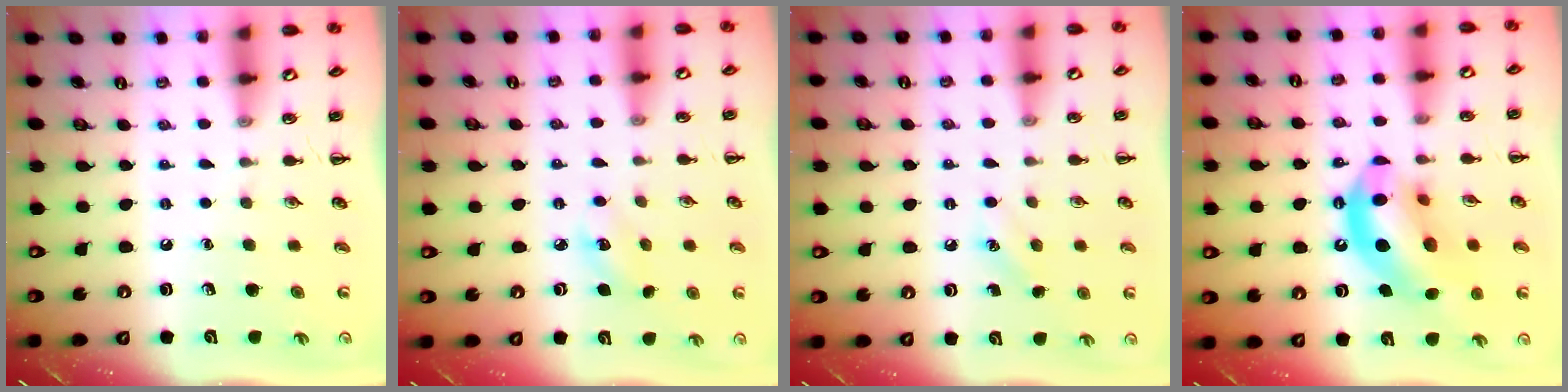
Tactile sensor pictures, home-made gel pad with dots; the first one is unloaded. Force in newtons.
{"total": 5.2, "press": 5.0, "slide": 1.4}
{"total": 6.7, "press": 6.5, "slide": 1.7}
{"total": 16.1, "press": 15.5, "slide": 4.2}